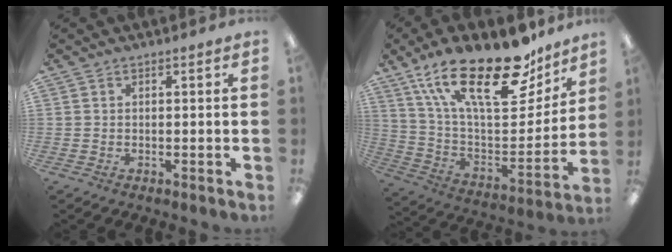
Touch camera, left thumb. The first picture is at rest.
{"total": 28.0, "force": [17.4, 11.5, 18.8], "torque": [-0.295, -0.093, 0.301]}